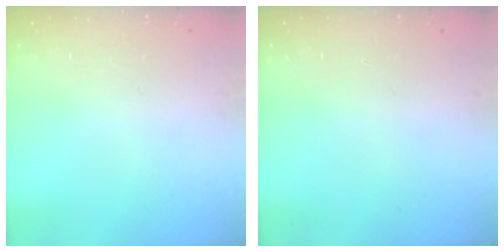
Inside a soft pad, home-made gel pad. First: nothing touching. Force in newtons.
{"total": 0.0}